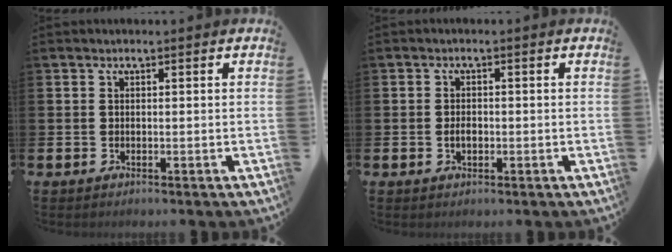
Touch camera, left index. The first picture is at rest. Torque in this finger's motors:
{"motor_torque": [0.32, 0.22, 0.01, 0.04]}